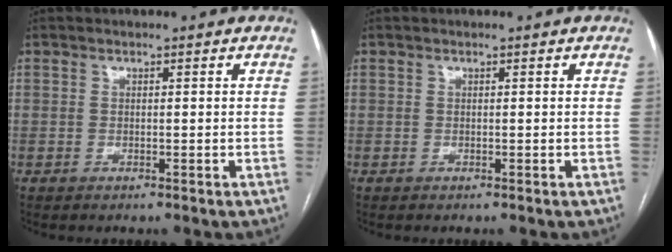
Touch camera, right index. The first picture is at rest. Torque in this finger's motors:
{"motor_torque": [0.05, 0.02, 0.01, 0.00]}